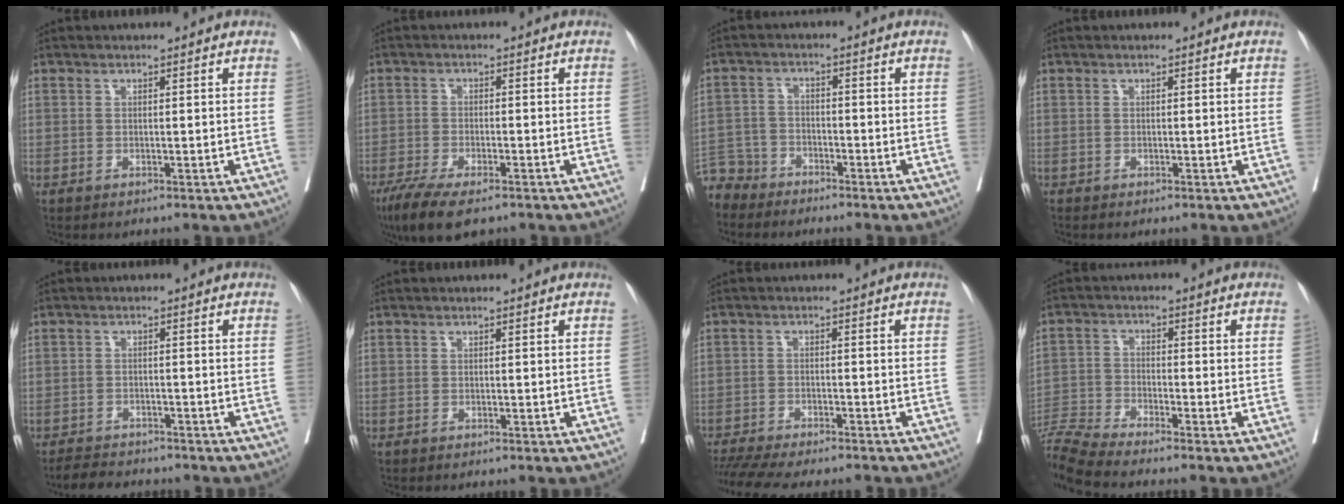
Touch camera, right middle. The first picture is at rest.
{"total": 9.1, "force": [-6.5, 2.7, 5.8], "torque": [-0.094, -0.018, -0.108]}
{"total": 6.4, "force": [-5.8, 2.6, -0.4], "torque": [0.009, -0.001, -0.118]}
{"total": 0.0}
{"total": 5.1, "force": [-4.7, 1.6, 1.2], "torque": [-0.018, -0.010, -0.075]}
{"total": 0.0}
{"total": 13.5, "force": [-12.0, 2.0, 5.7], "torque": [-0.100, -0.016, -0.173]}
{"total": 10.5, "force": [-9.7, -1.9, 3.7], "torque": [-0.077, -0.009, -0.180]}